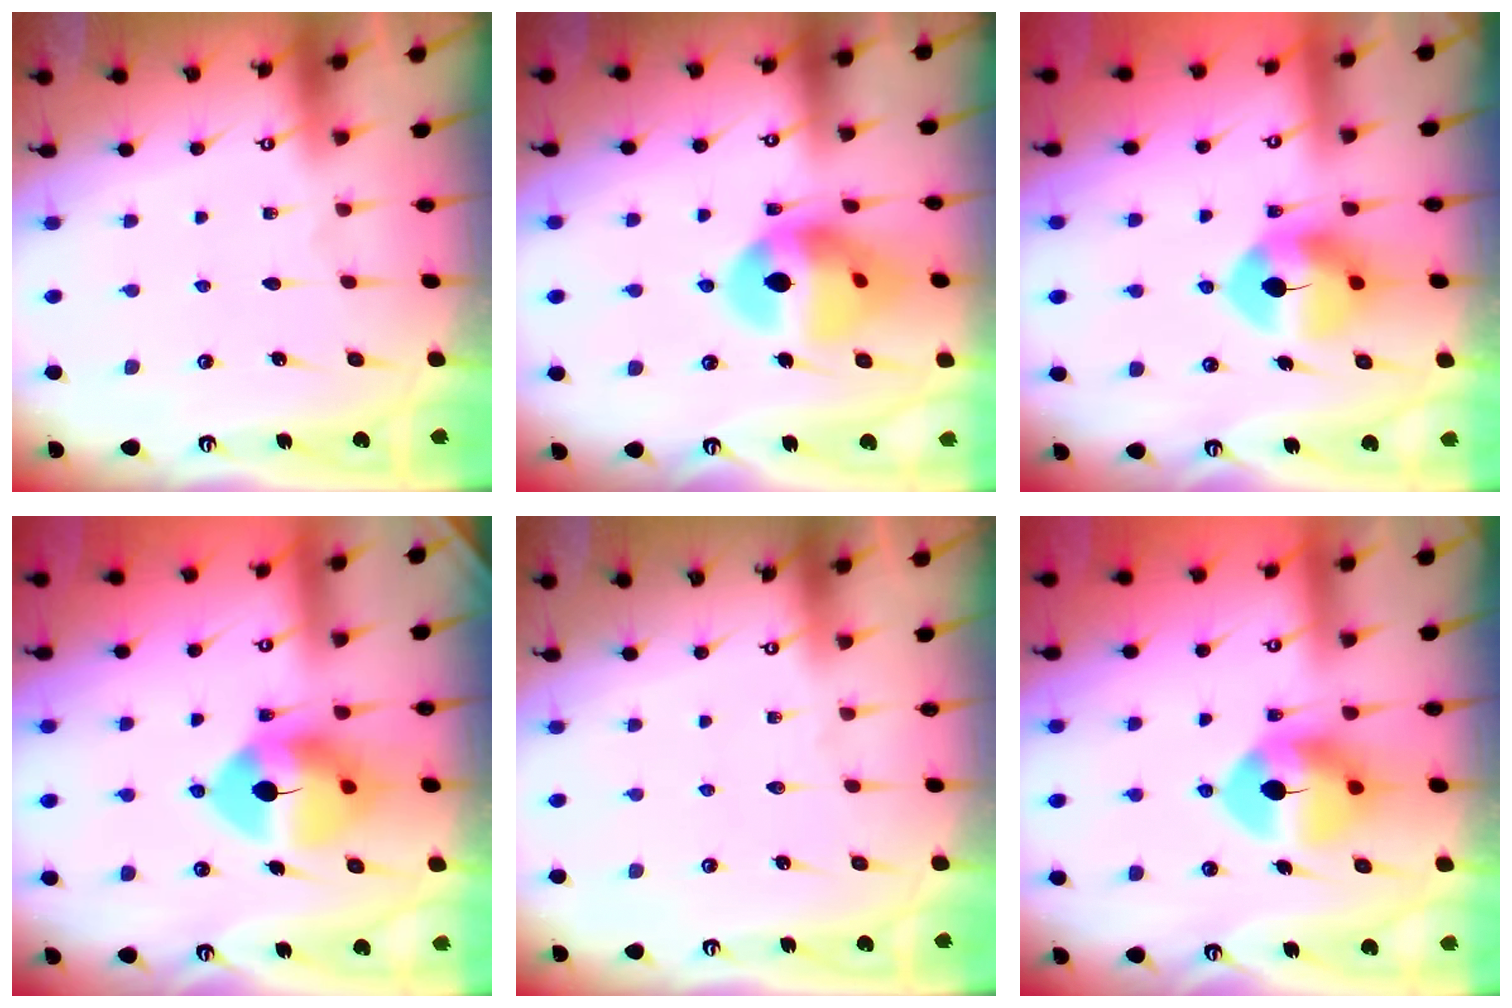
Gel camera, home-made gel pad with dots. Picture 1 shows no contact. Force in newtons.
{"total": 15.6, "press": 15.5, "slide": 1.6}
{"total": 8.5, "press": 8.4, "slide": 1.3}
{"total": 10.0, "press": 9.9, "slide": 1.6}
{"total": 0.0}
{"total": 10.0, "press": 9.9, "slide": 1.5}